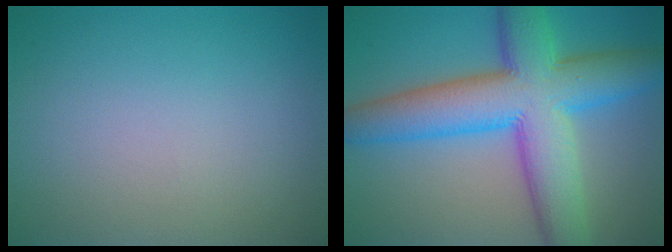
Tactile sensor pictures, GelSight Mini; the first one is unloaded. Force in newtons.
{"total": 11.7, "press": 11.7, "slide": 0.1}